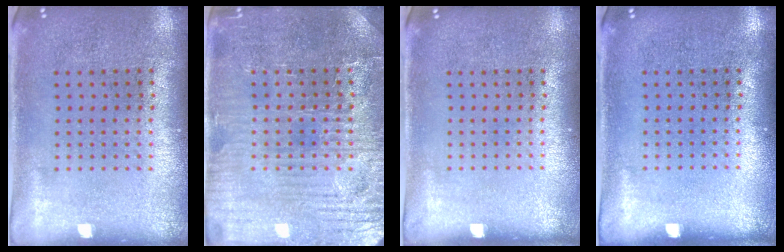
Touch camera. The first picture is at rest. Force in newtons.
{"total": 4.1, "press": 4.0, "slide": 0.9}
{"total": 0.0}
{"total": 0.0}